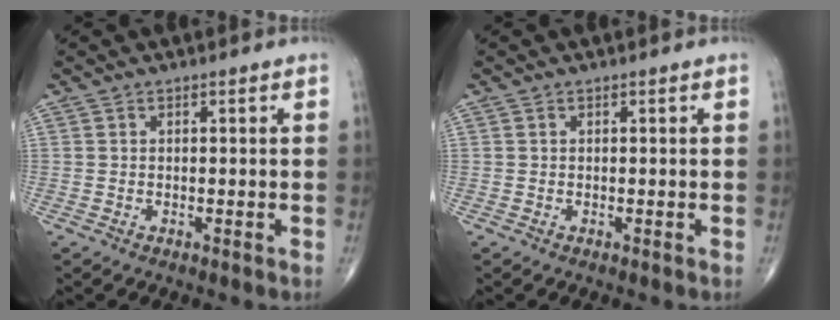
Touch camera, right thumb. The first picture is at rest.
{"total": 0.0}